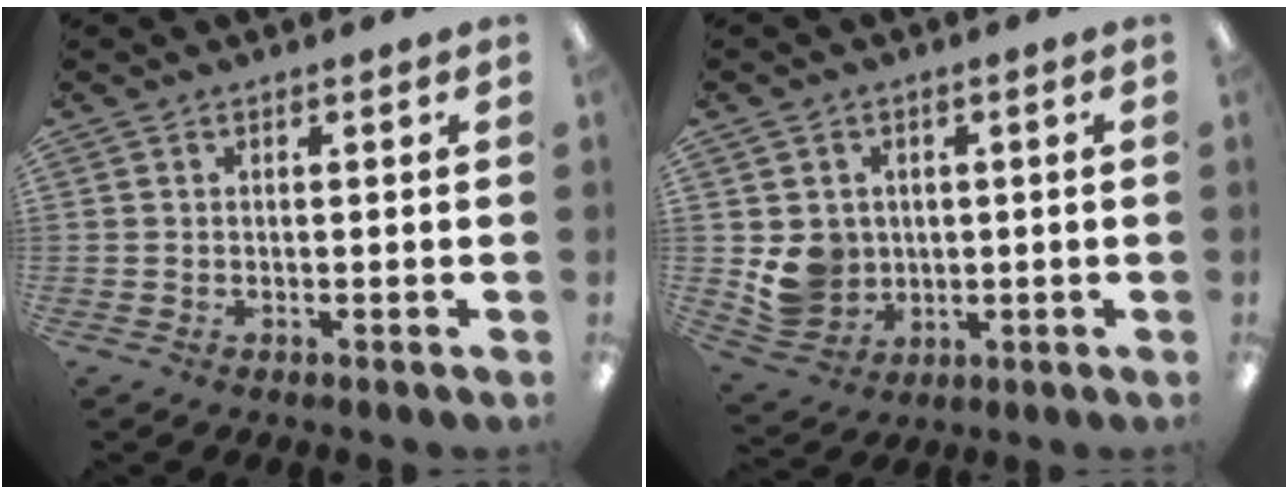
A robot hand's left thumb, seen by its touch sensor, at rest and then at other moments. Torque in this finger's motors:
{"motor_torque": [-0.07, 0.26, 0.17, -0.16, 0.02]}